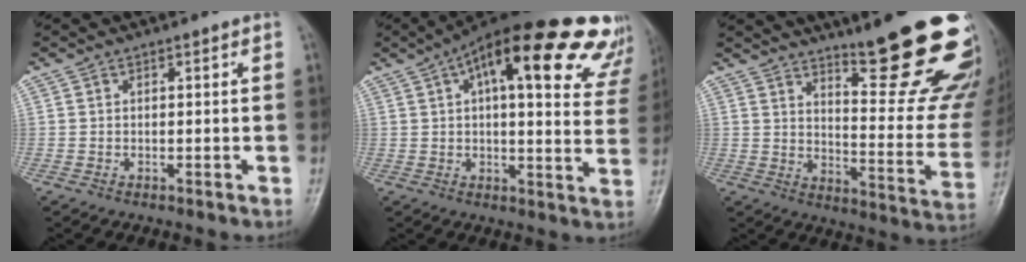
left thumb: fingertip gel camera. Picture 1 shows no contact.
{"total": 28.9, "force": [15.9, 9.8, 22.0], "torque": [-0.260, 0.006, 0.202]}
{"total": 24.5, "force": [16.3, 4.9, 17.5], "torque": [-0.200, -0.117, 0.226]}